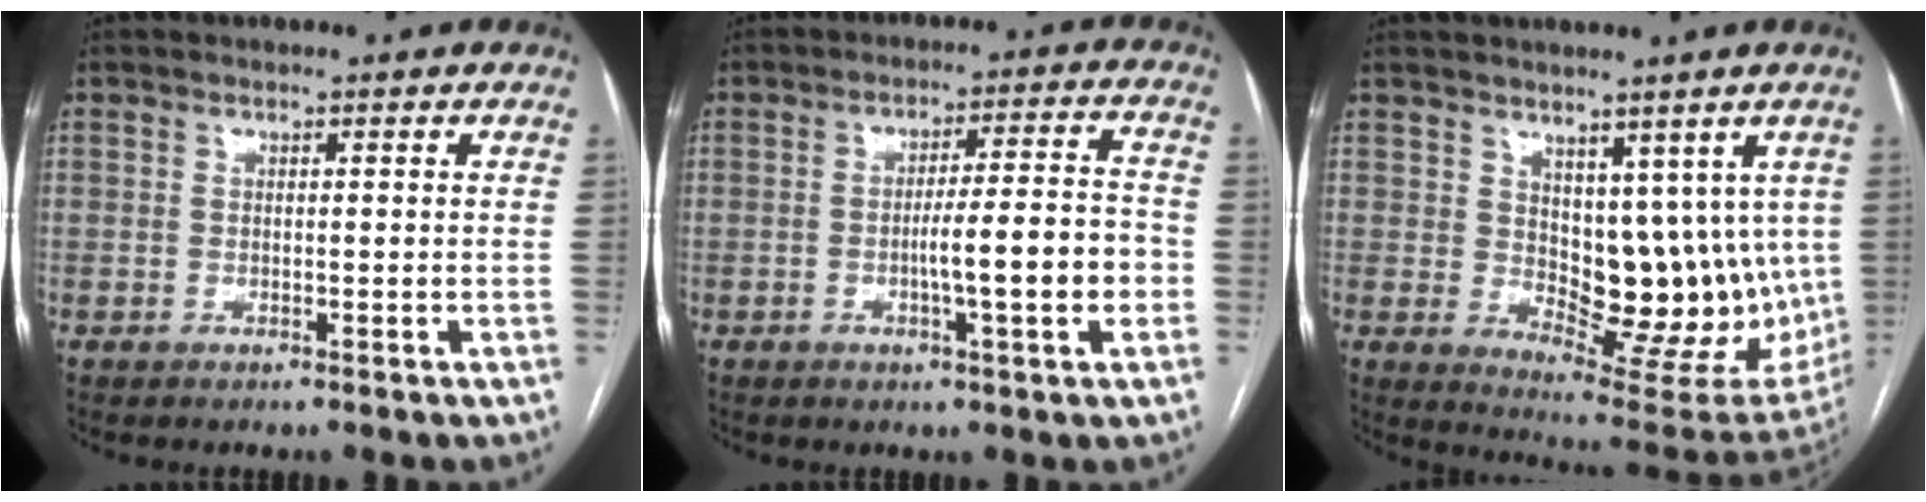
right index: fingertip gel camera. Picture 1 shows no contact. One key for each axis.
{"total": 9.4, "fx": -2.4, "fy": 0.5, "fz": 9.1, "tx": -0.137, "ty": 0.011, "tz": -0.035}
{"total": 13.3, "fx": 2.4, "fy": 7.4, "fz": 10.8, "tx": -0.129, "ty": -0.004, "tz": 0.060}